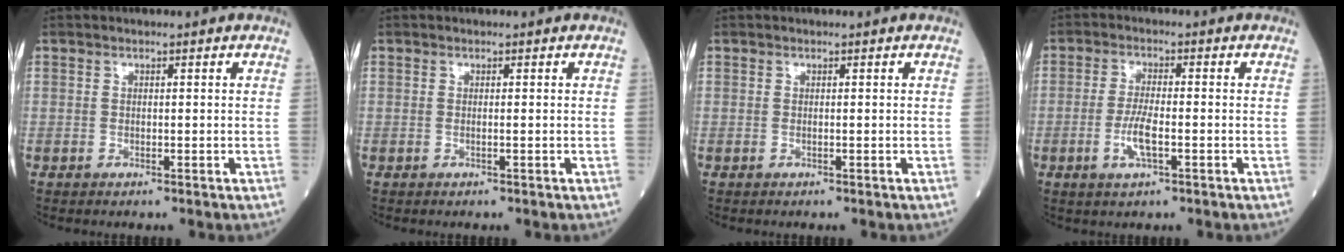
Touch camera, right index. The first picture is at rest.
{"total": 0.0}
{"total": 0.0}
{"total": 4.7, "force": [-1.5, 0.9, 4.3], "torque": [-0.090, -0.004, -0.028]}